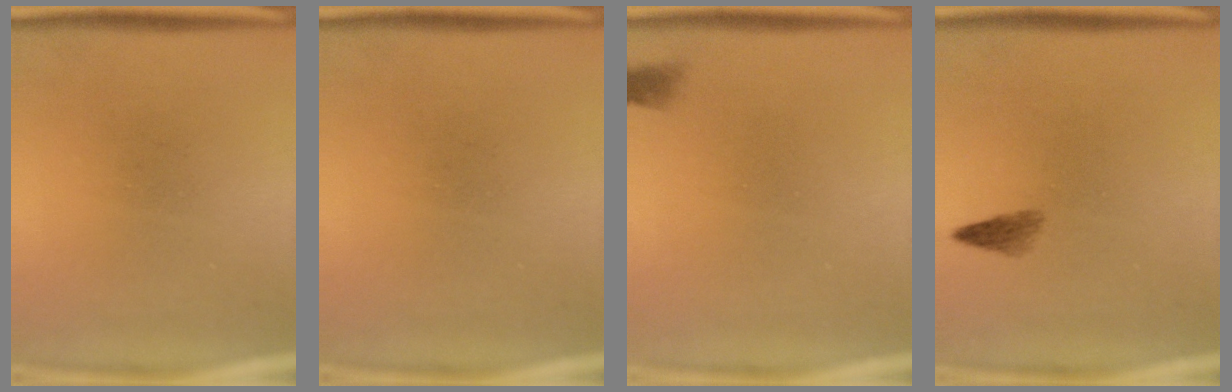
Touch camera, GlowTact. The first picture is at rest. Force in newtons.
{"total": 0.0}
{"total": 1.1}
{"total": 1.5}